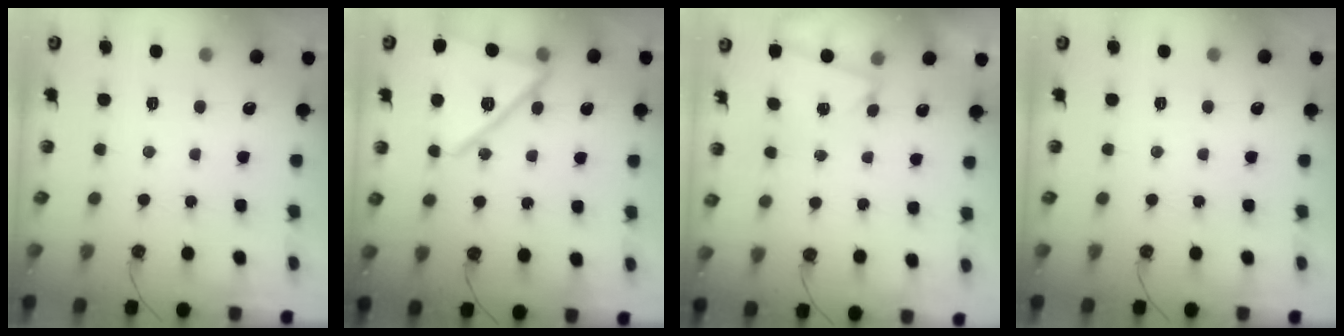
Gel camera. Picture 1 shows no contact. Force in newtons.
{"total": 17.6, "press": 17.6, "slide": 1.1}
{"total": 3.0, "press": 2.4, "slide": 1.7}
{"total": 0.0}